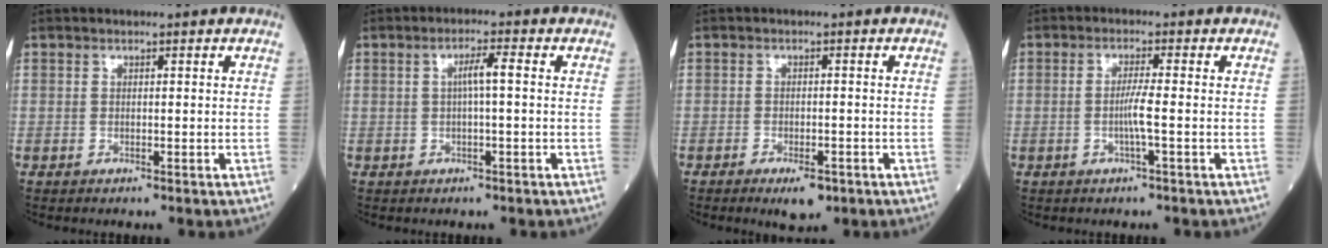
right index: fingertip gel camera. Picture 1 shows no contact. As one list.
[{"total": 3.0, "force": [0.2, 0.1, 3.0], "torque": [-0.054, 0.007, 0.004]}, {"total": 3.5, "force": [-2.1, 1.3, 2.5], "torque": [-0.040, -0.001, -0.024]}, {"total": 3.0, "force": [-0.8, -0.5, 2.8], "torque": [-0.055, -0.002, -0.016]}]